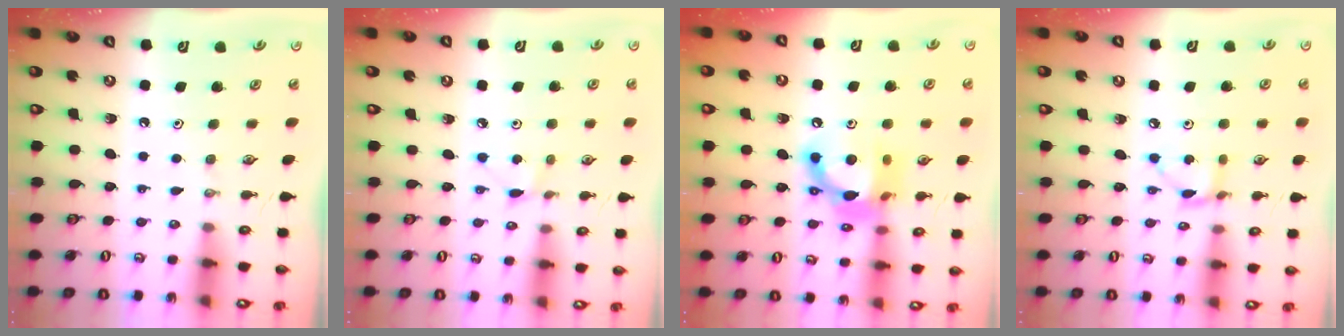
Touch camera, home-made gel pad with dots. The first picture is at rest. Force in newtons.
{"total": 3.8, "press": 3.7, "slide": 0.5}
{"total": 13.7, "press": 13.7, "slide": 0.9}
{"total": 4.0, "press": 4.0, "slide": 0.2}